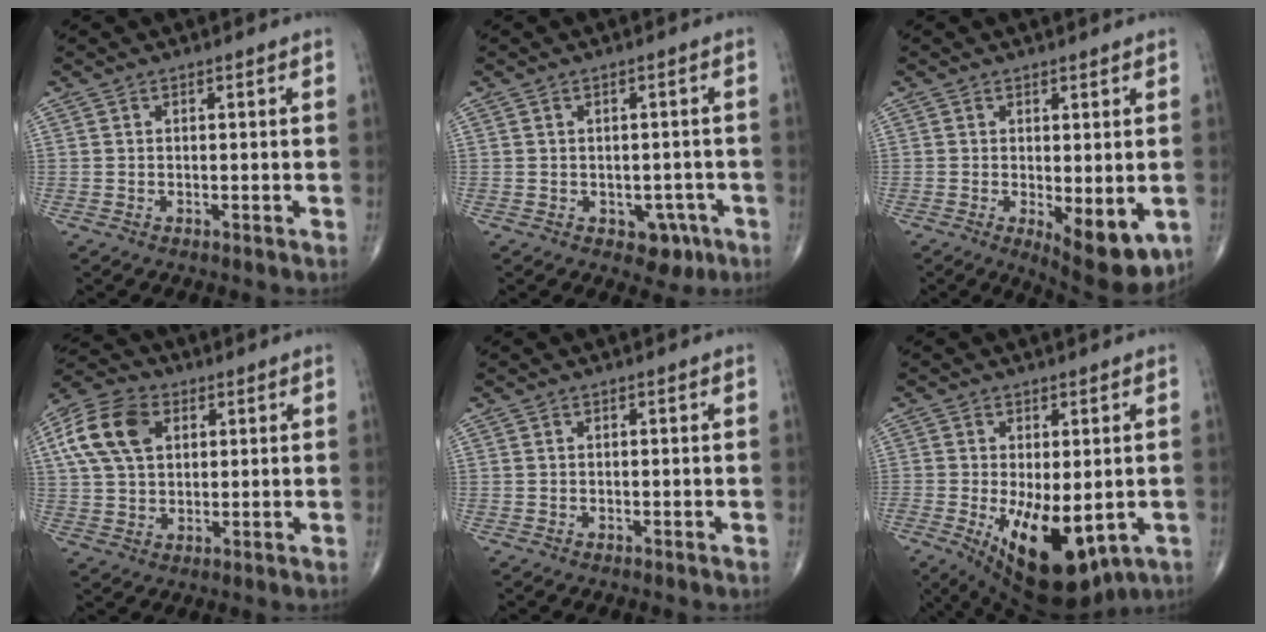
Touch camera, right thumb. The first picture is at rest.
{"total": 4.4, "force": [-1.9, 3.2, 2.4], "torque": [-0.002, 0.011, -0.017]}
{"total": 9.2, "force": [-2.3, 3.6, 8.1], "torque": [-0.100, -0.021, -0.023]}
{"total": 12.7, "force": [4.0, 8.4, 8.6], "torque": [-0.160, 0.008, 0.071]}
{"total": 0.0}
{"total": 15.4, "force": [-4.2, 7.4, 12.9], "torque": [-0.198, -0.021, -0.040]}